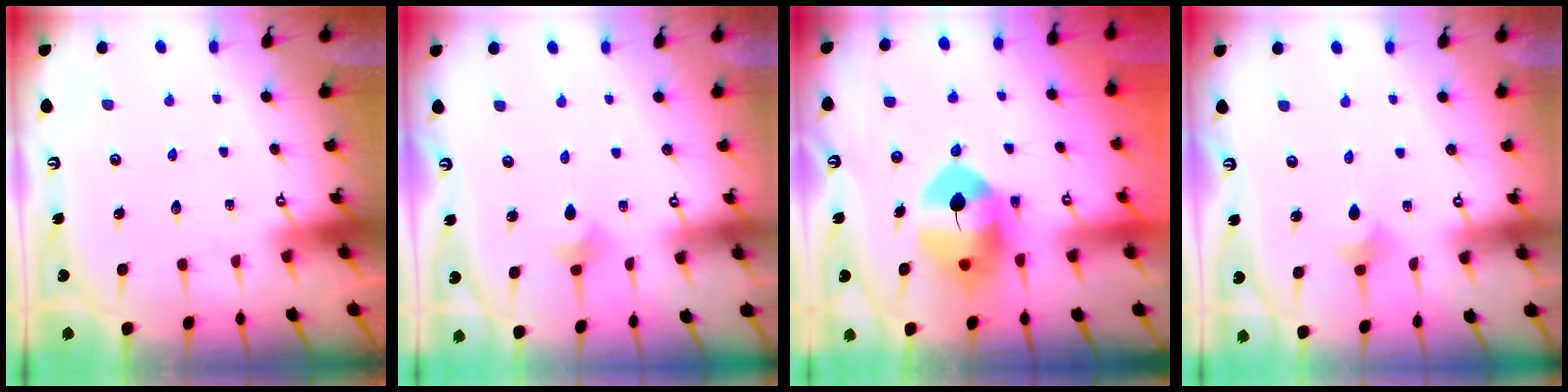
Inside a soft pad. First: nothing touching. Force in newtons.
{"total": 2.6, "press": 2.5, "slide": 0.5}
{"total": 10.1, "press": 9.9, "slide": 2.1}
{"total": 2.6, "press": 2.5, "slide": 0.5}